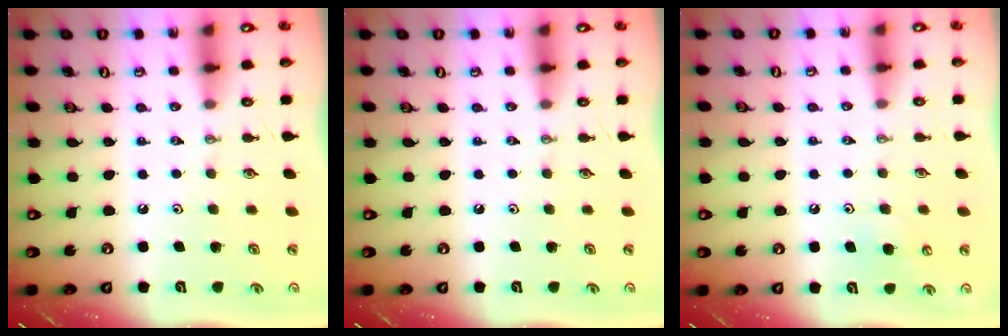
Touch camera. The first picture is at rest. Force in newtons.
{"total": 0.0}
{"total": 5.7, "press": 5.7, "slide": 0.9}